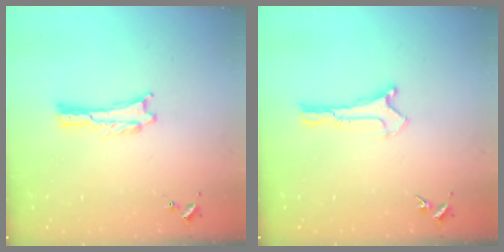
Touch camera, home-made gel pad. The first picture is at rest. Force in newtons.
{"total": 0.0}